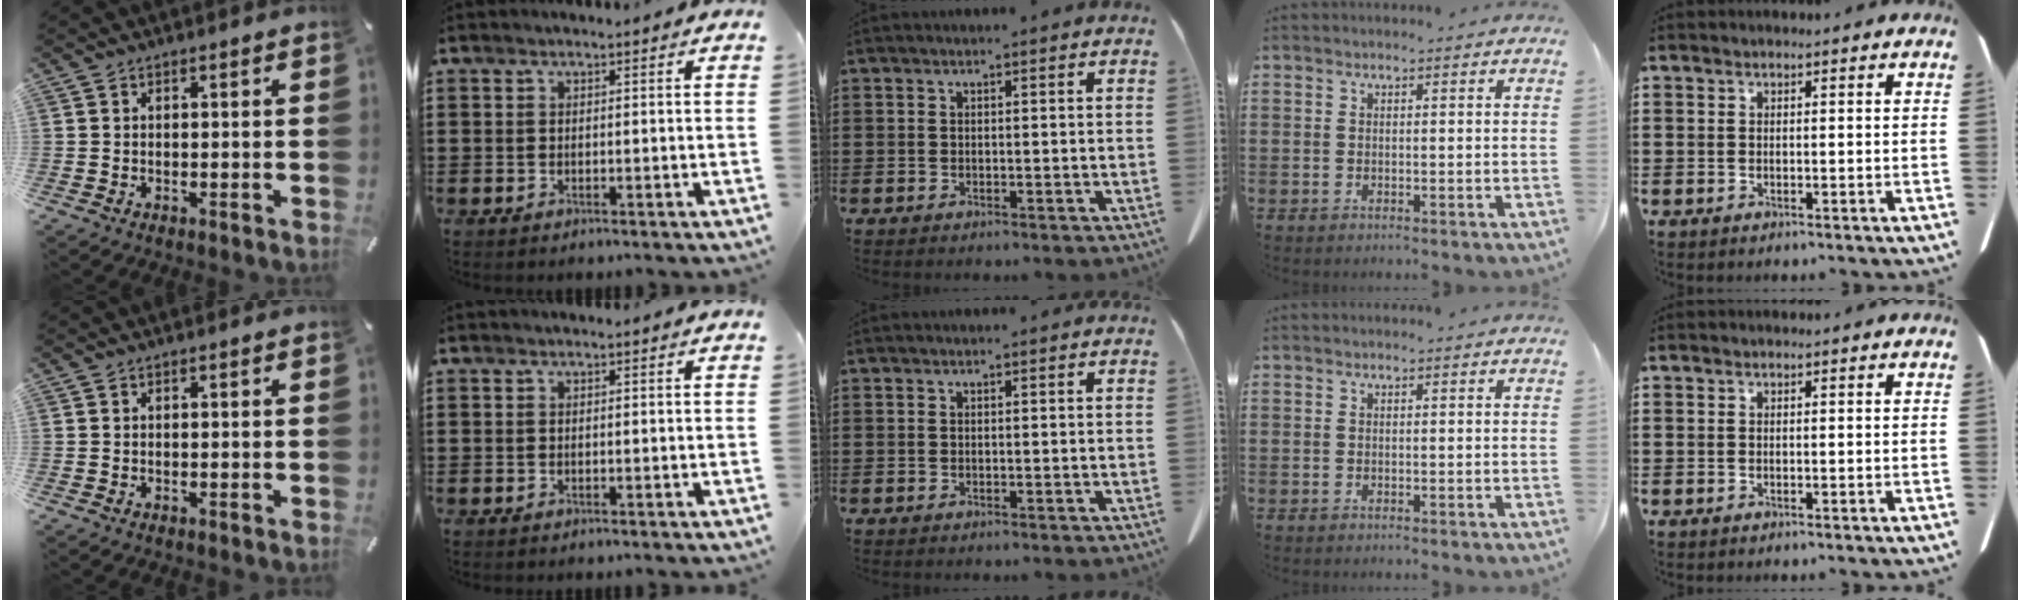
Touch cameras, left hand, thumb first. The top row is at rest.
{}